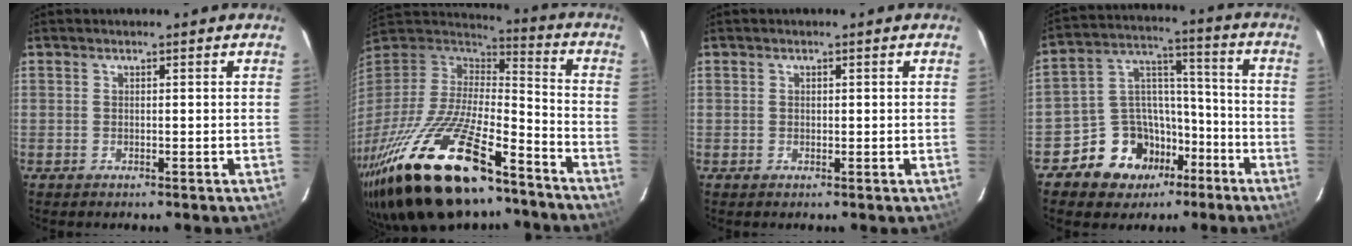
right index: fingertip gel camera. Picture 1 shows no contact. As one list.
[{"total": 32.9, "force": [-21.6, 11.7, 21.9], "torque": [-0.438, -0.053, -0.354]}, {"total": 0.7, "force": [0.2, 0.6, 0.3], "torque": [-0.004, 0.003, 0.003]}, {"total": 13.5, "force": [-8.0, 10.1, 4.0], "torque": [-0.090, 0.055, -0.121]}]